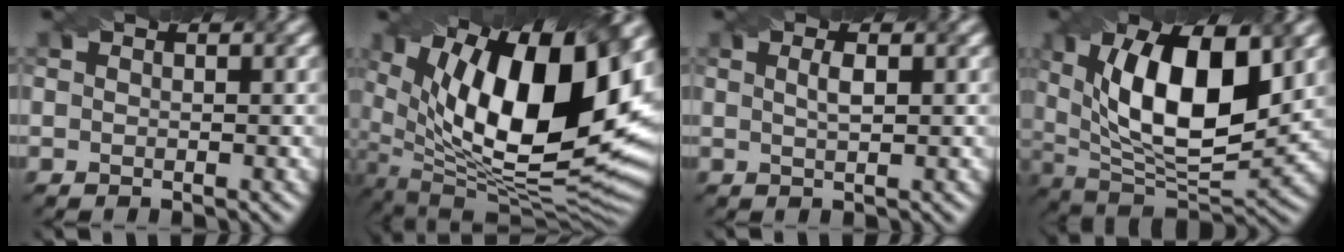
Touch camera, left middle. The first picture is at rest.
{"total": 18.2, "force": [5.3, 8.1, 15.3], "torque": [-0.253, 0.005, 0.097]}
{"total": 1.2, "force": [0.1, 0.3, 1.2], "torque": [-0.019, 0.004, 0.003]}
{"total": 12.8, "force": [3.2, 5.5, 11.2], "torque": [-0.175, -0.002, 0.050]}